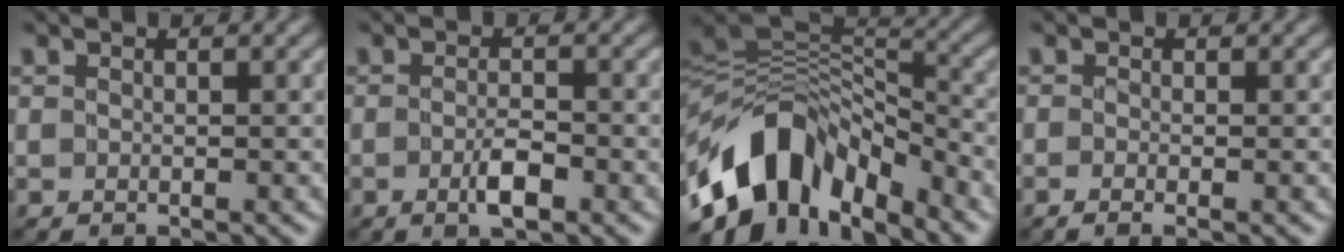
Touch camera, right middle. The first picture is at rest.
{"total": 2.2, "force": [-1.0, 0.6, 1.9], "torque": [-0.039, -0.001, -0.018]}
{"total": 10.7, "force": [-6.2, 6.4, 6.0], "torque": [-0.100, 0.012, -0.114]}
{"total": 1.5, "force": [-0.6, 0.6, 1.2], "torque": [-0.024, -0.006, -0.011]}